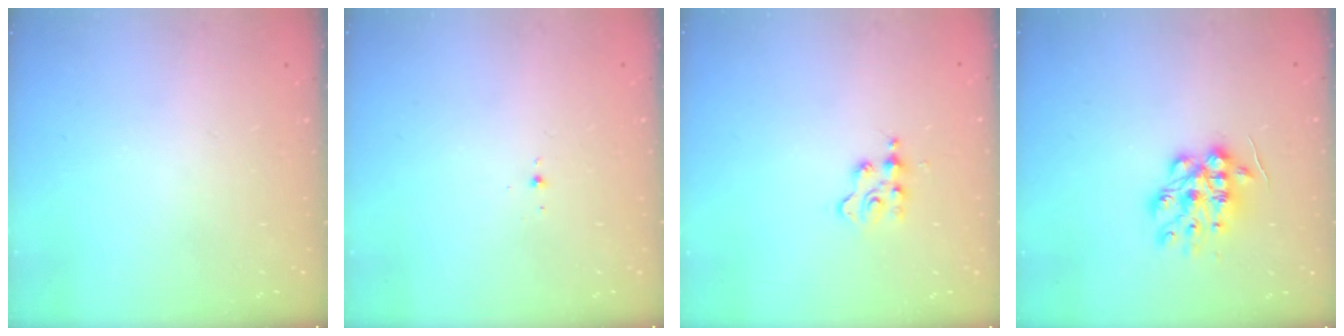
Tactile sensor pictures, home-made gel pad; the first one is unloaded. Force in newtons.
{"total": 2.6, "press": 2.5, "slide": 0.7}
{"total": 2.3, "press": 2.2, "slide": 0.5}
{"total": 12.8, "press": 12.8, "slide": 0.3}